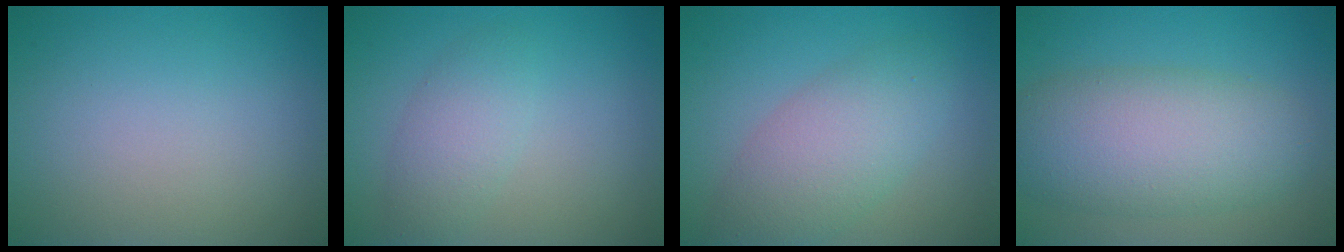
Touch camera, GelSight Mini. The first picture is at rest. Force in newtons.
{"total": 2.8, "press": 2.8, "slide": 0.1}
{"total": 5.2, "press": 5.2, "slide": 0.1}
{"total": 8.0, "press": 8.0, "slide": 0.5}